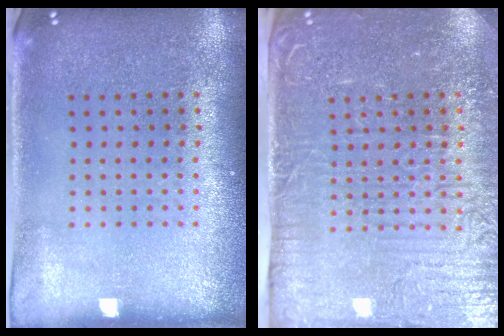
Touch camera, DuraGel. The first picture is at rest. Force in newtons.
{"total": 5.1, "press": 4.5, "slide": 2.5}